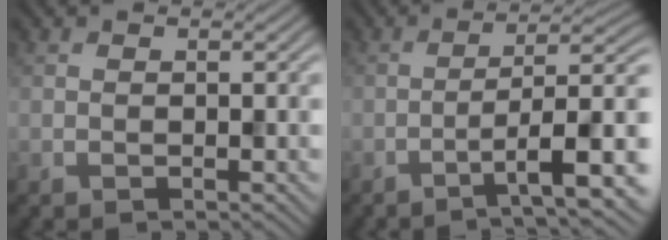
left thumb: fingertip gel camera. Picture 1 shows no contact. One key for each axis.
{"total": 8.3, "fx": -3.3, "fy": 1.6, "fz": 7.5, "tx": -0.123, "ty": 0.001, "tz": -0.052}